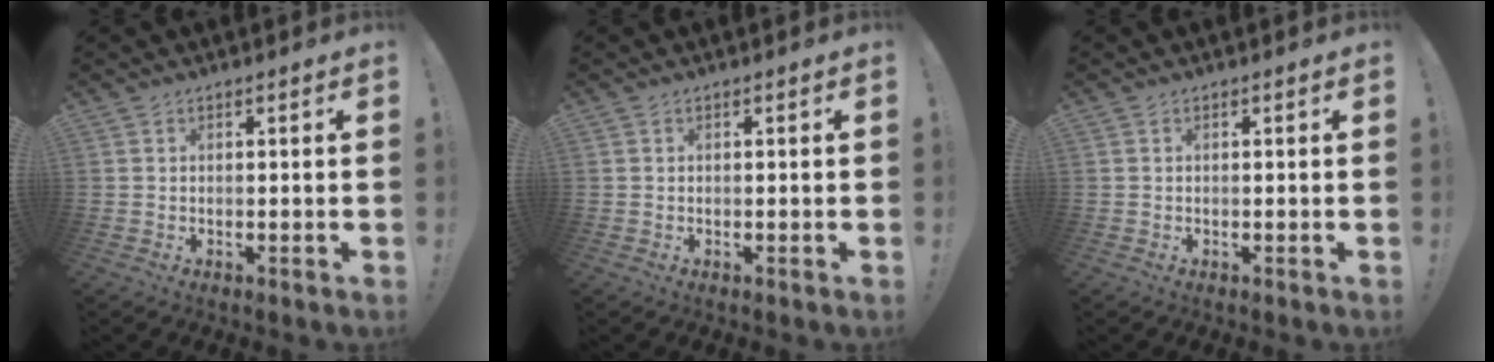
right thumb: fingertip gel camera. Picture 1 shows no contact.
{"total": 0.0}
{"total": 0.0}